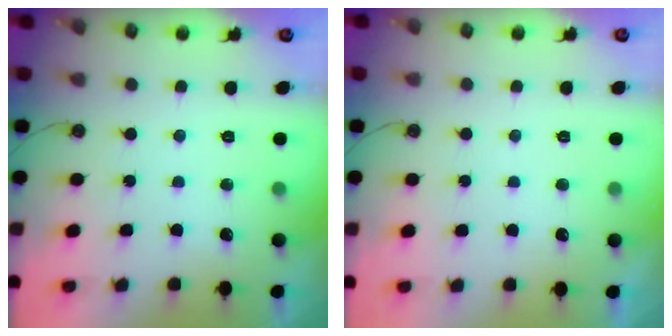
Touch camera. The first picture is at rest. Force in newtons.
{"total": 0.0}